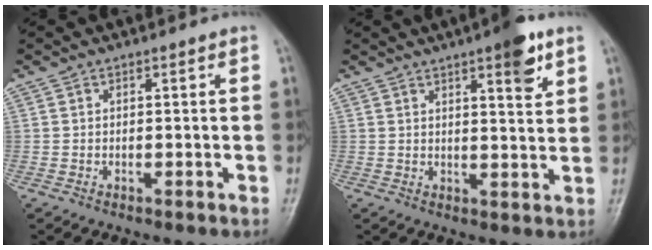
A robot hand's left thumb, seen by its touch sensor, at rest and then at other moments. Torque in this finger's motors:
{"motor_torque": [1.63, 0.52, 0.82, -0.33, 0.03]}